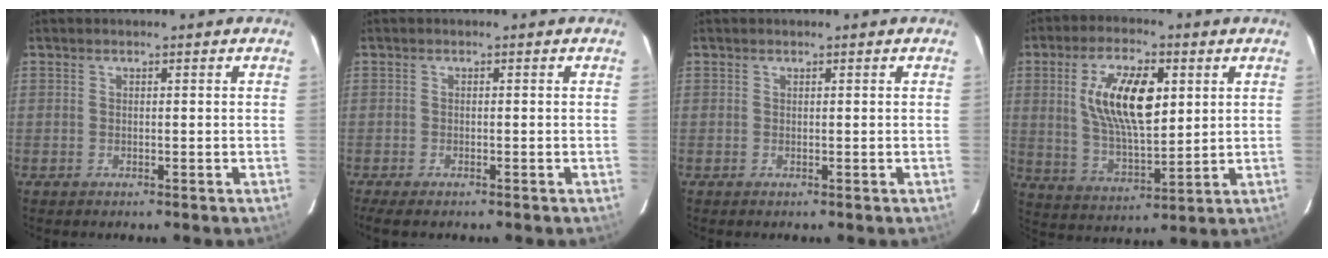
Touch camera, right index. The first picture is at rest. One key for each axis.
{"total": 3.0, "fx": -2.4, "fy": 0.5, "fz": 1.8, "tx": -0.043, "ty": -0.014, "tz": -0.041}
{"total": 0.0}
{"total": 14.3, "fx": 3.8, "fy": 5.9, "fz": 12.5, "tx": -0.232, "ty": 0.006, "tz": 0.076}